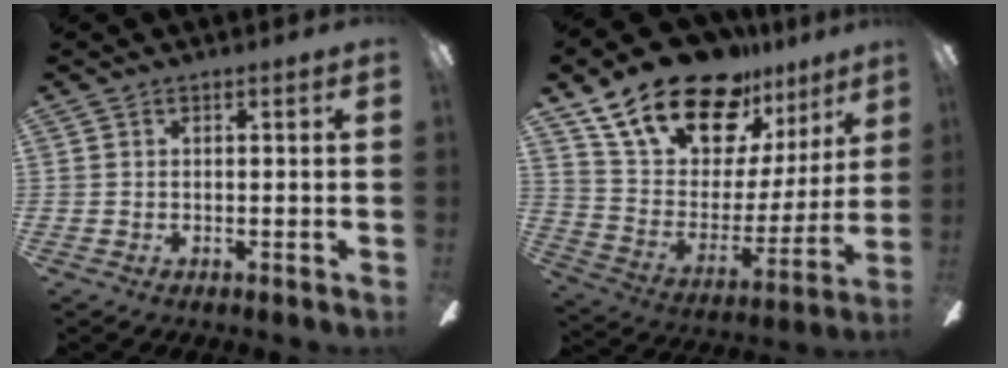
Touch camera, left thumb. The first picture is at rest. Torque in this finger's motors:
{"motor_torque": [1.18, 1.18, 1.26, -1.51, 0.36]}